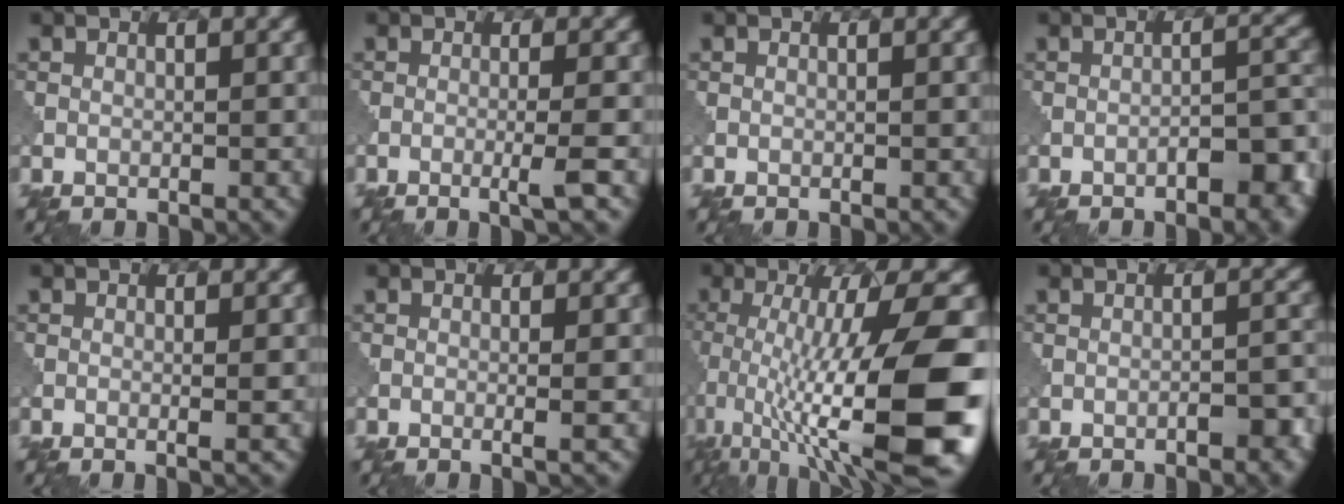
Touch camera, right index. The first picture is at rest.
{"total": 2.6, "force": [-0.8, 0.2, 2.4], "torque": [-0.038, 0.002, -0.023]}
{"total": 0.0}
{"total": 5.0, "force": [-2.7, 1.8, 3.9], "torque": [-0.052, 0.012, -0.036]}
{"total": 1.3, "force": [-0.1, 0.3, 1.2], "torque": [-0.016, -0.001, -0.006]}
{"total": 1.6, "force": [-0.2, 0.4, 1.6], "torque": [-0.021, -0.002, -0.009]}
{"total": 14.4, "force": [-3.1, 3.7, 13.6], "torque": [-0.215, -0.006, -0.046]}
{"total": 2.5, "force": [-1.4, 0.8, 2.0], "torque": [-0.031, 0.005, -0.020]}